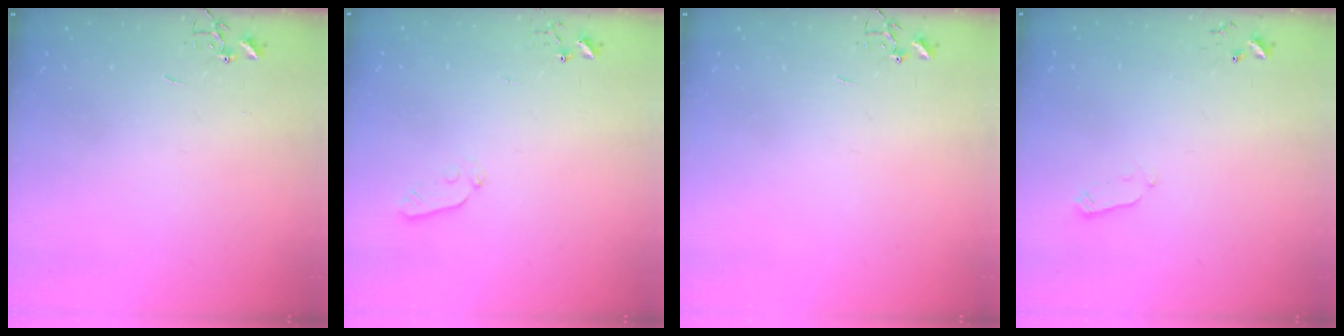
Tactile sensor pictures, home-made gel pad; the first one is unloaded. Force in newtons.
{"total": 3.9, "press": 3.8, "slide": 0.8}
{"total": 0.0}
{"total": 2.7, "press": 2.6, "slide": 0.4}